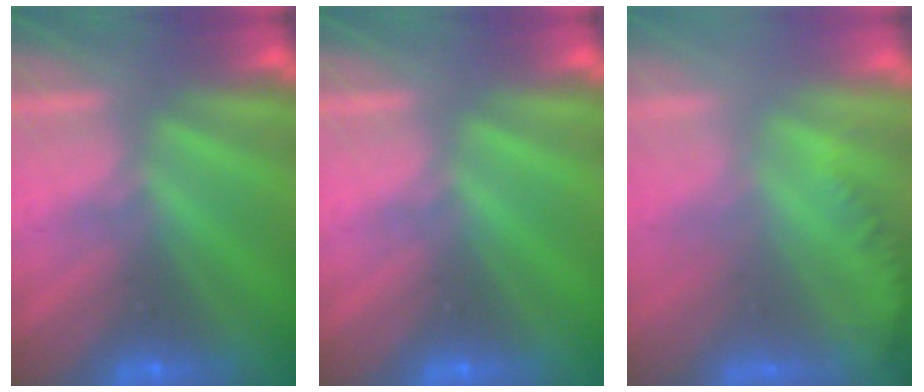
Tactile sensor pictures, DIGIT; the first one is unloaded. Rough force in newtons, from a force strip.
{"total": 0.0}
{"total": 1.3}